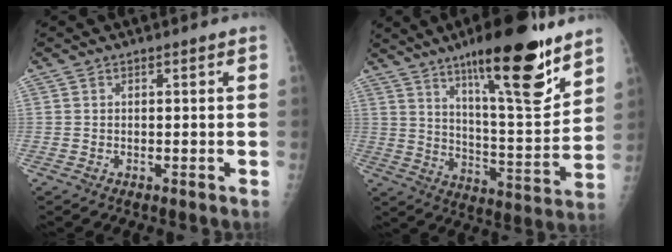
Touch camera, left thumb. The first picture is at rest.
{"total": 20.9, "force": [13.4, 4.6, 15.4], "torque": [-0.202, -0.076, 0.214]}